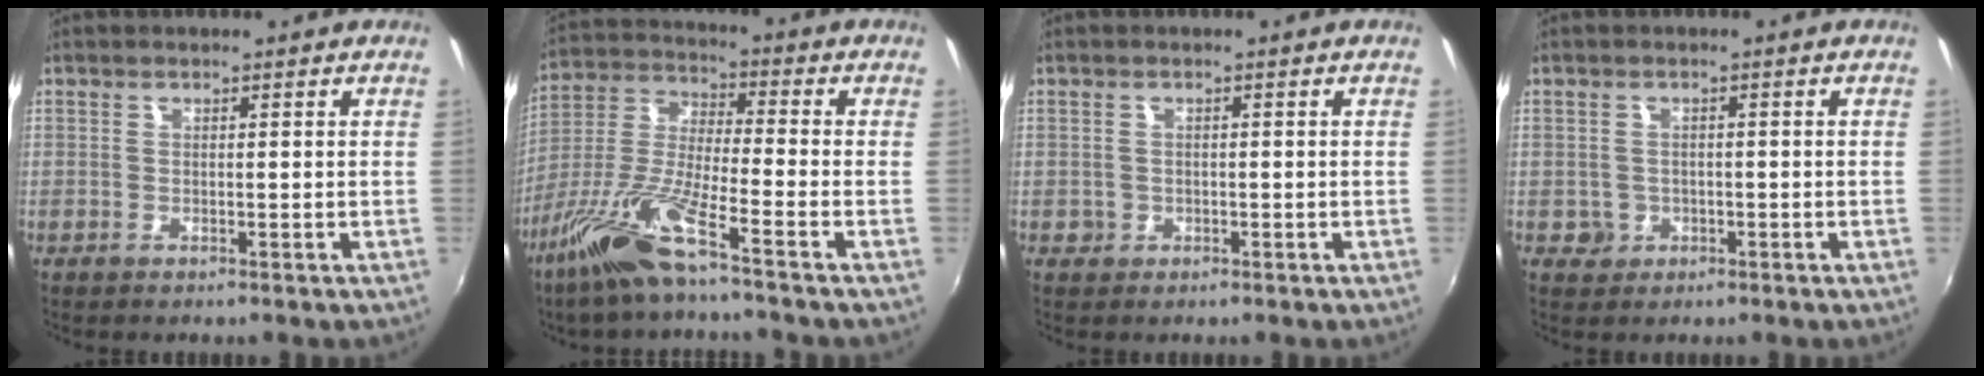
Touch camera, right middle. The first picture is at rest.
{"total": 12.0, "force": [-8.0, 0.6, 8.9], "torque": [-0.194, -0.007, -0.162]}
{"total": 1.5, "force": [-0.4, 1.4, 0.2], "torque": [-0.005, -0.002, -0.005]}
{"total": 2.5, "force": [-0.7, 2.4, 0.3], "torque": [-0.009, 0.001, -0.007]}